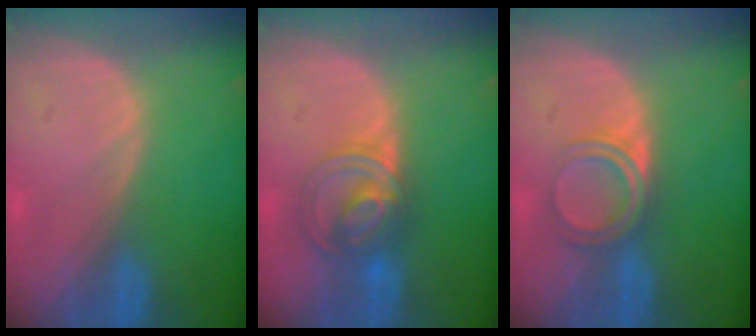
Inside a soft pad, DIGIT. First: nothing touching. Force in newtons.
{"total": 6.4, "press": 6.3, "slide": 1.6}
{"total": 4.7, "press": 4.2, "slide": 2.1}